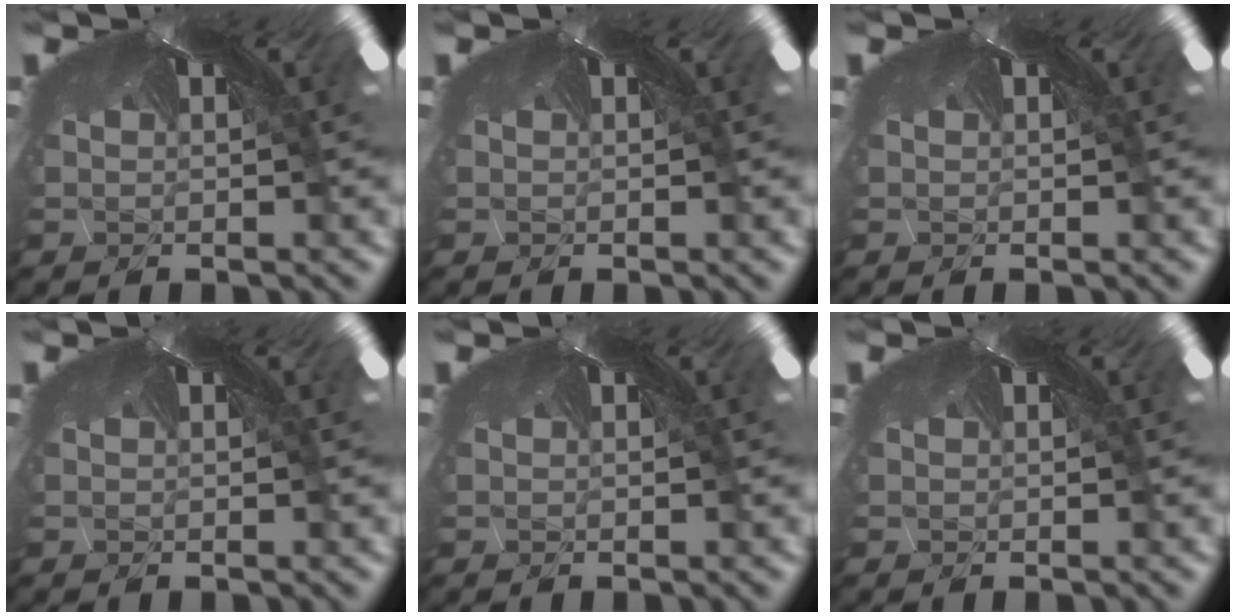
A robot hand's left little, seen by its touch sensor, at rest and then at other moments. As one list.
[{"total": 0.0}, {"total": 0.0}, {"total": 0.0}, {"total": 0.0}, {"total": 0.0}]